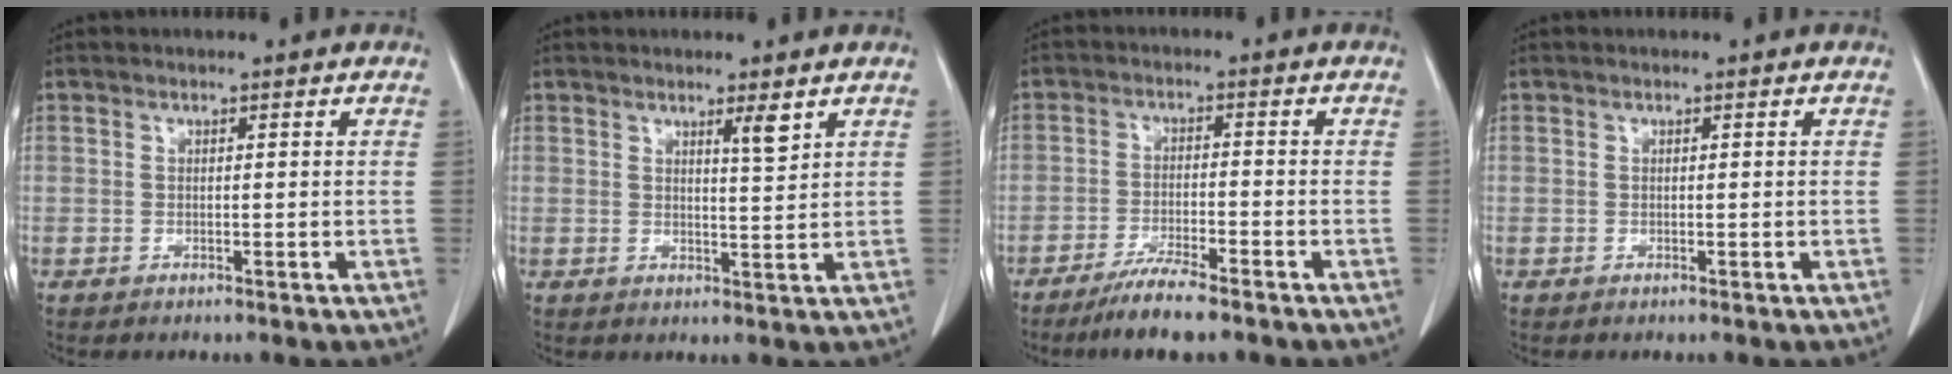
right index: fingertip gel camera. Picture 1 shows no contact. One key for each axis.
{"total": 2.7, "fx": 1.8, "fy": 0.1, "fz": 2.1, "tx": -0.036, "ty": -0.006, "tz": 0.029}
{"total": 6.7, "fx": -5.2, "fy": 0.4, "fz": 4.2, "tx": -0.076, "ty": -0.016, "tz": -0.091}
{"total": 0.0}